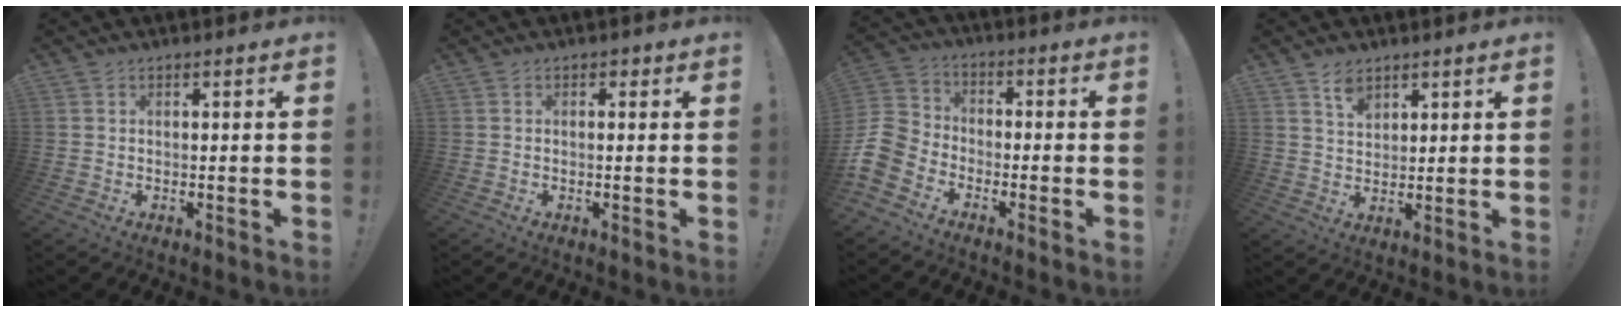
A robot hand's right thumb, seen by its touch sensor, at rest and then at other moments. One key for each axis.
{"total": 0.7, "fx": 0.1, "fy": 0.6, "fz": 0.4, "tx": 0.007, "ty": -0.003, "tz": -0.002}
{"total": 10.8, "fx": -6.8, "fy": 7.1, "fz": 4.4, "tx": -0.102, "ty": 0.044, "tz": -0.128}
{"total": 5.3, "fx": 3.7, "fy": 3.0, "fz": 2.4, "tx": -0.033, "ty": -0.020, "tz": 0.065}